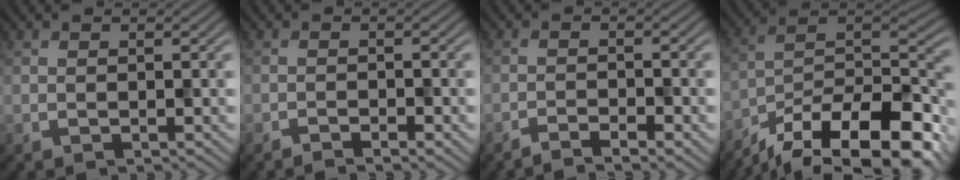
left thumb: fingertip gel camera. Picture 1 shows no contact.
{"total": 1.8, "force": [-1.4, 0.2, 1.1], "torque": [-0.021, 0.003, -0.026]}
{"total": 2.9, "force": [-2.4, 0.3, 1.7], "torque": [-0.035, 0.005, -0.045]}
{"total": 17.7, "force": [-13.5, 5.3, 10.1], "torque": [-0.193, -0.028, -0.211]}